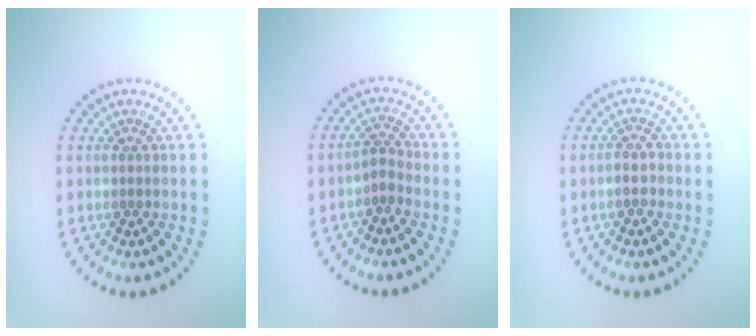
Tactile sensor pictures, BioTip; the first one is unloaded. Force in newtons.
{"total": 1.5, "press": 1.2, "slide": 1.0}
{"total": 1.2, "press": 1.1, "slide": 0.5}